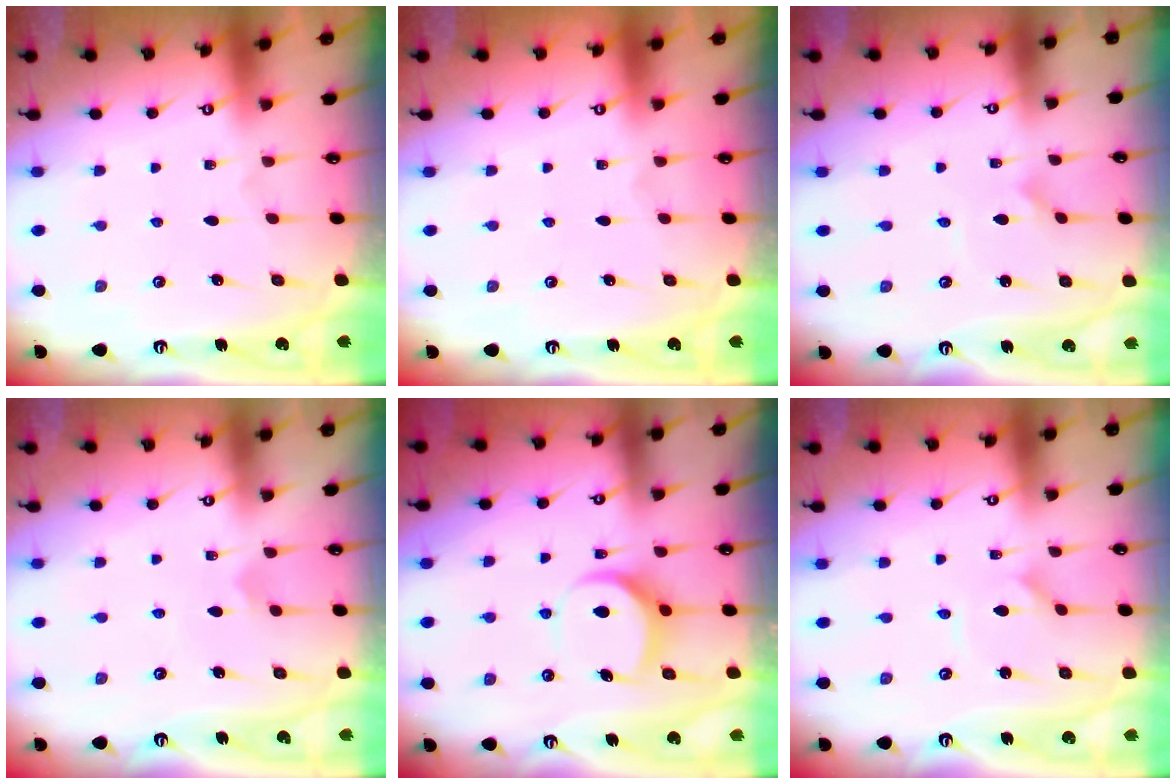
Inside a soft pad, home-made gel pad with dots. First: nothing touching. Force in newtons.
{"total": 0.0}
{"total": 1.2, "press": 1.2, "slide": 0.1}
{"total": 5.3, "press": 5.3, "slide": 0.5}
{"total": 8.7, "press": 8.6, "slide": 0.8}
{"total": 1.0, "press": 1.0, "slide": 0.2}